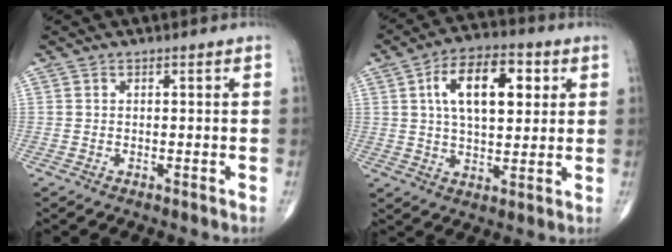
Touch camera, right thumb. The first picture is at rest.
{"total": 14.1, "force": [4.0, 7.2, 11.5], "torque": [-0.166, 0.002, 0.062]}